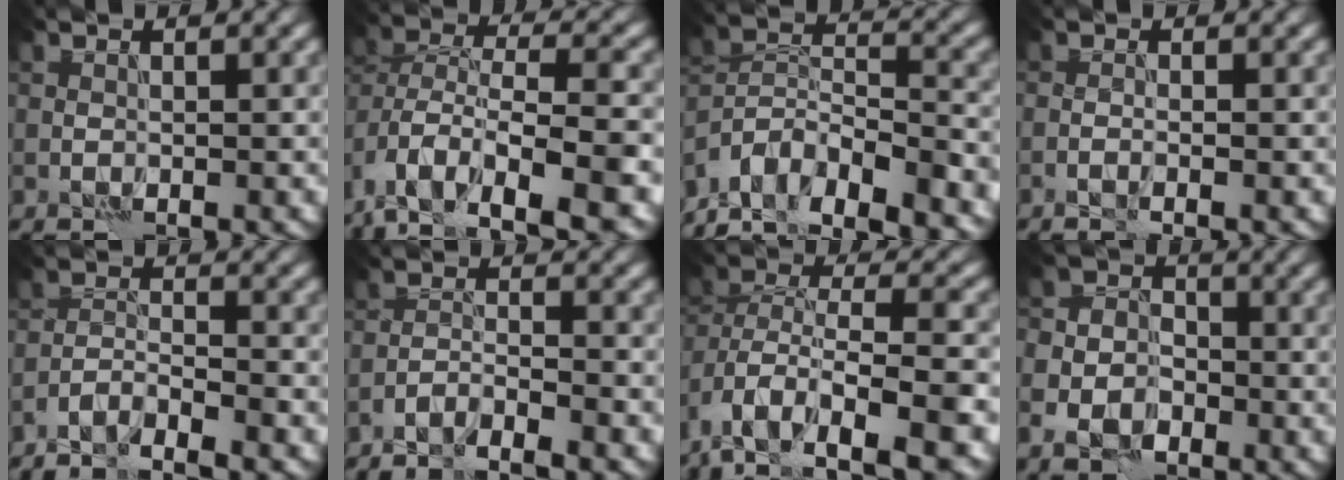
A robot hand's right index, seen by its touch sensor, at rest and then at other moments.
{"total": 10.3, "force": [-5.5, 5.4, 6.8], "torque": [-0.113, 0.011, -0.082]}
{"total": 11.1, "force": [-9.7, 3.4, 4.3], "torque": [-0.062, 0.012, -0.147]}
{"total": 0.7, "force": [-0.5, -0.2, 0.5], "torque": [-0.006, 0.001, -0.013]}
{"total": 3.4, "force": [-3.1, 0.2, 1.4], "torque": [-0.023, 0.002, -0.062]}
{"total": 2.8, "force": [-2.6, 0.0, 1.1], "torque": [-0.015, 0.003, -0.053]}
{"total": 10.3, "force": [-5.6, 5.2, 6.9], "torque": [-0.116, 0.011, -0.084]}
{"total": 6.0, "force": [-3.2, 4.3, 2.7], "torque": [-0.024, -0.013, -0.064]}